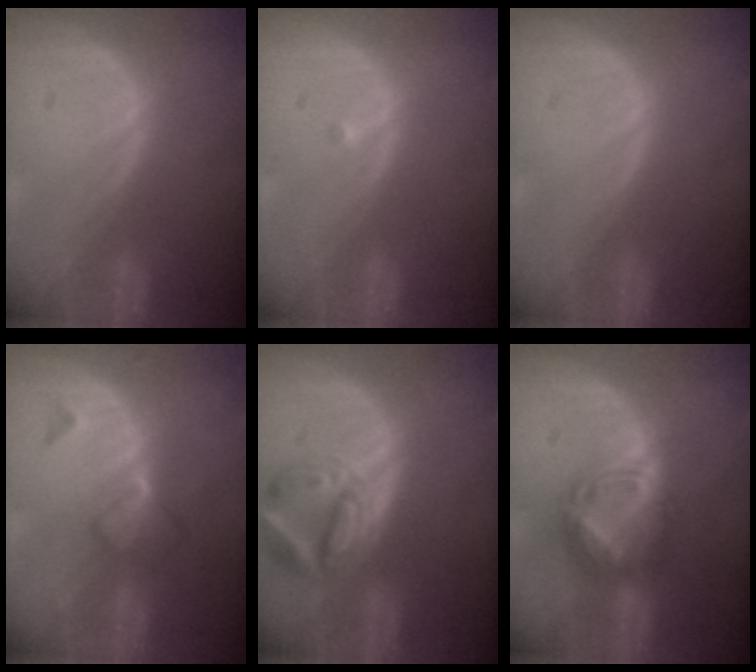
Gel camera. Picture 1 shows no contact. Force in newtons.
{"total": 0.6, "press": 0.5, "slide": 0.4}
{"total": 0.0}
{"total": 4.9, "press": 4.3, "slide": 2.3}
{"total": 7.0, "press": 6.4, "slide": 2.8}
{"total": 7.9, "press": 6.7, "slide": 4.1}